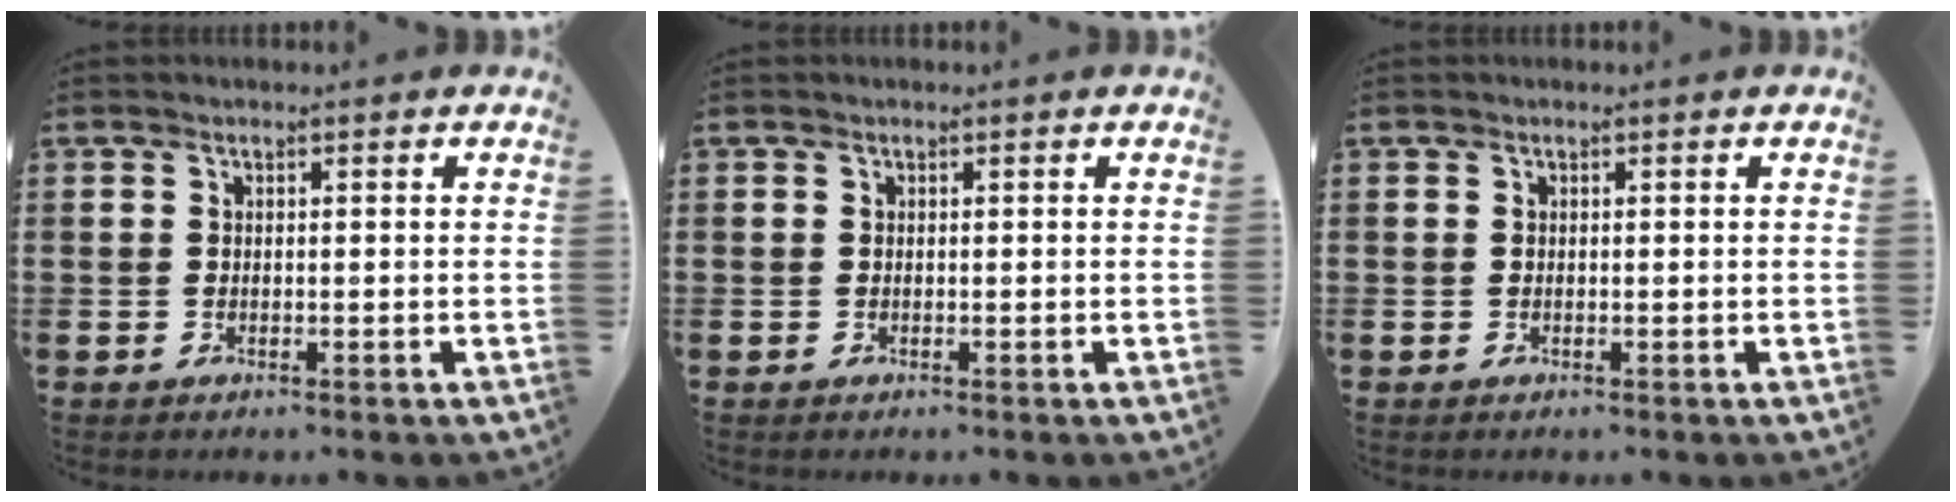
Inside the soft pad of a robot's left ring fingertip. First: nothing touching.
{"total": 0.0}
{"total": 0.0}